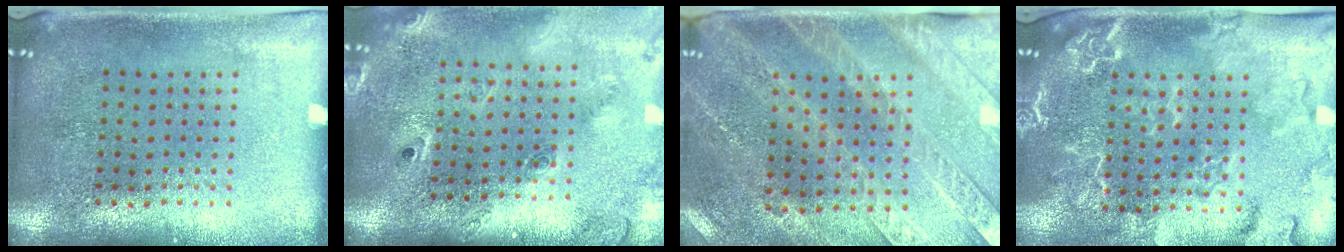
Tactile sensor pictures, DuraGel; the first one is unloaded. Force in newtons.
{"total": 2.4, "press": 1.7, "slide": 1.7}
{"total": 2.9, "press": 2.7, "slide": 1.1}
{"total": 2.6, "press": 2.4, "slide": 0.9}